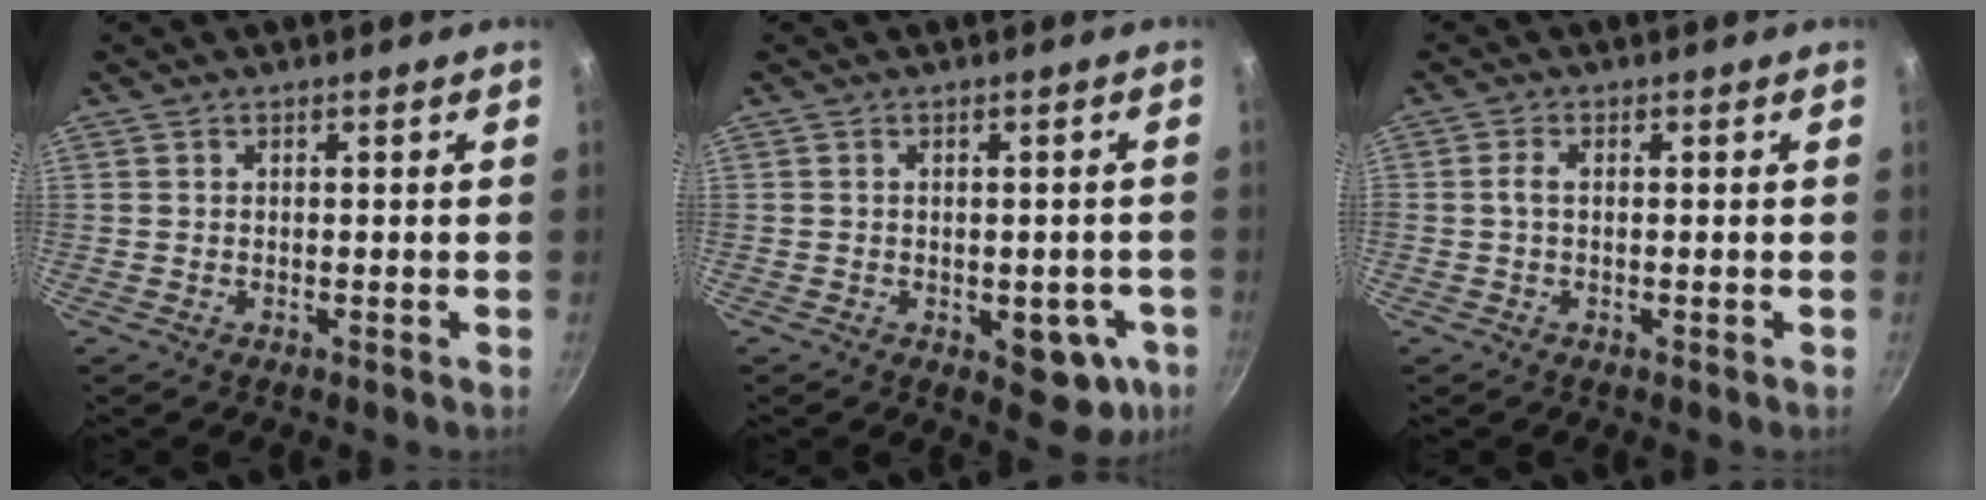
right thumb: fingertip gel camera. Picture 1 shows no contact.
{"total": 7.2, "force": [-2.7, 3.9, 5.5], "torque": [-0.037, 0.009, -0.024]}
{"total": 1.6, "force": [-0.1, 0.8, 1.4], "torque": [-0.029, 0.001, -0.003]}